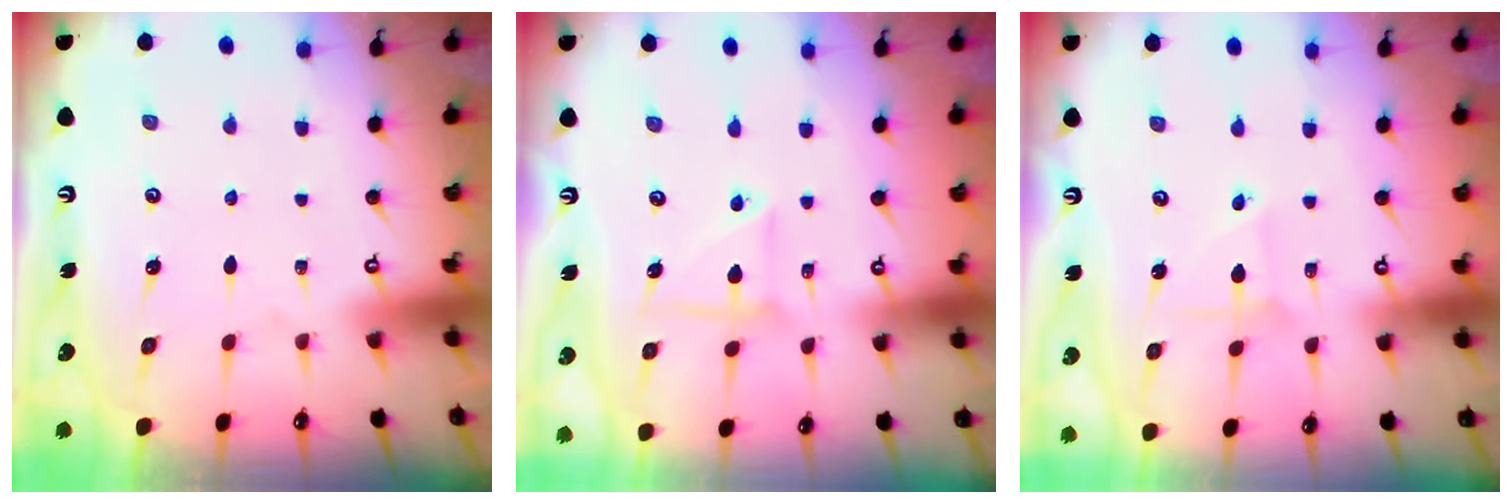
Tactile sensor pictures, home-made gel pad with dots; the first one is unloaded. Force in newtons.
{"total": 7.2, "press": 7.1, "slide": 1.2}
{"total": 2.2, "press": 2.2, "slide": 0.2}